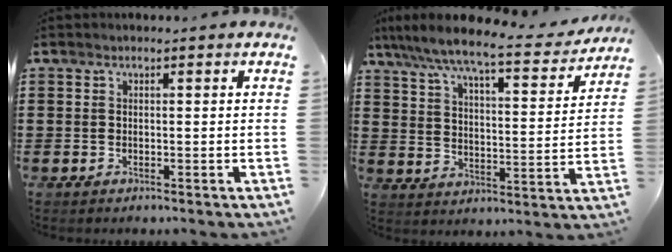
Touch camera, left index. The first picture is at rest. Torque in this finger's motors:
{"motor_torque": [2.14, 0.00, 0.88, 0.21]}